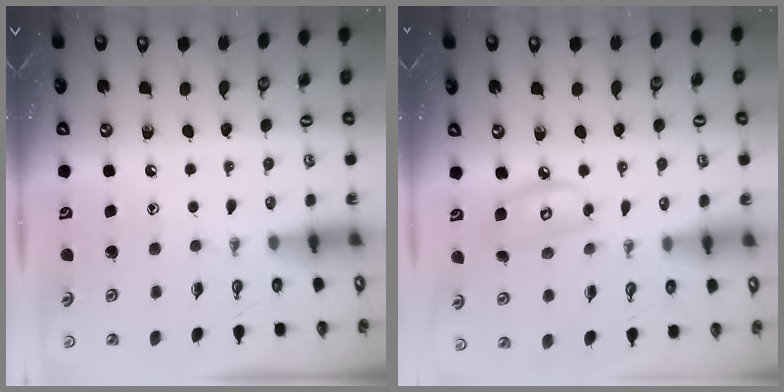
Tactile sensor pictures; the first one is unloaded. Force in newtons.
{"total": 7.9, "press": 7.9, "slide": 0.6}